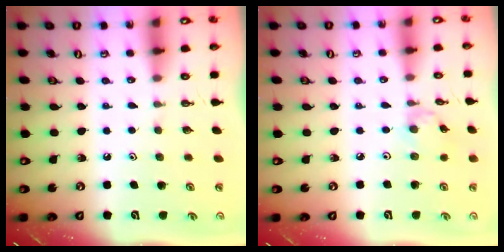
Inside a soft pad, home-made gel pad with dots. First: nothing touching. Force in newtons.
{"total": 1.1, "press": 1.1, "slide": 0.3}